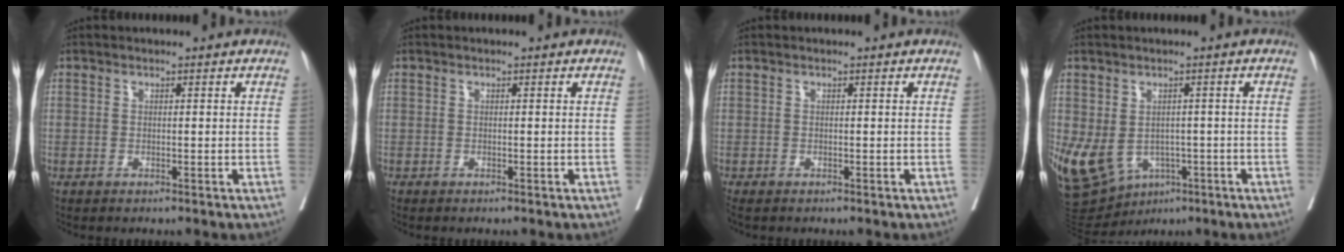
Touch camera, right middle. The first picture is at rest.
{"total": 0.0}
{"total": 1.1, "force": [-1.0, 0.4, 0.3], "torque": [-0.012, -0.005, -0.019]}
{"total": 12.1, "force": [-4.6, 8.8, 6.9], "torque": [-0.150, -0.001, -0.059]}